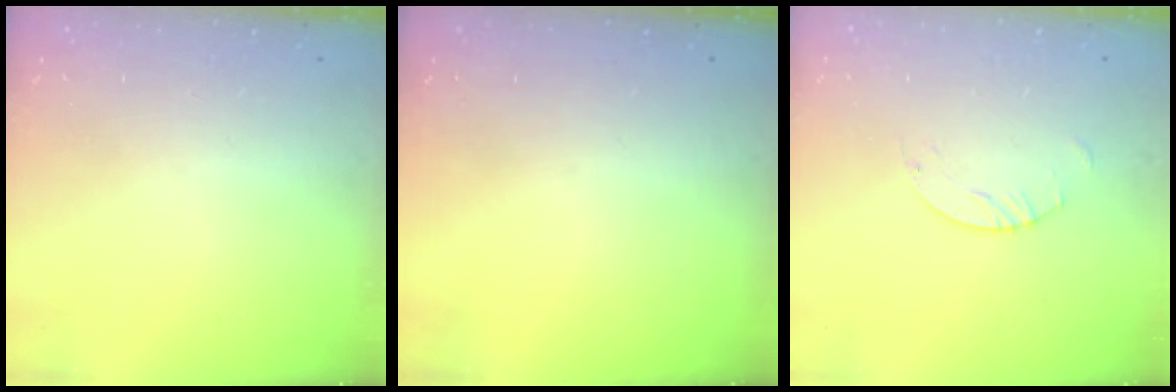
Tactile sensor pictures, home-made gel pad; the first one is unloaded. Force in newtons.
{"total": 0.0}
{"total": 2.5, "press": 2.5, "slide": 0.1}